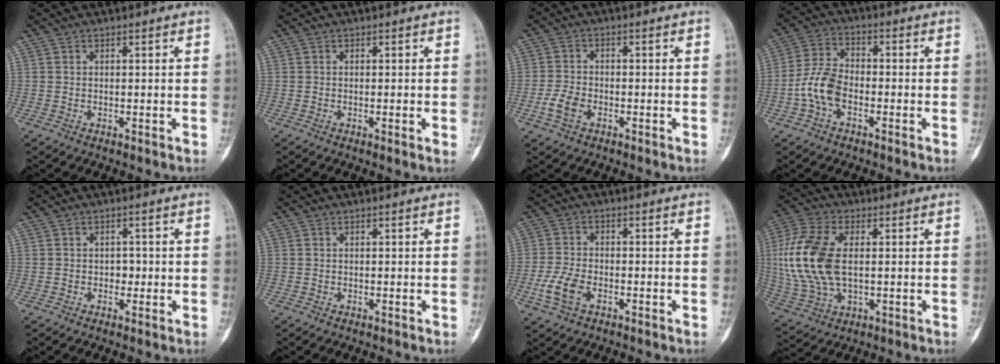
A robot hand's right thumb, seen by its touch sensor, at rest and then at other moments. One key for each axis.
{"total": 1.4, "fx": -0.3, "fy": 0.2, "fz": 1.4, "tx": -0.019, "ty": -0.003, "tz": -0.003}
{"total": 4.3, "fx": -1.9, "fy": 2.8, "fz": 2.7, "tx": -0.057, "ty": 0.011, "tz": -0.038}
{"total": 8.0, "fx": -2.7, "fy": 4.8, "fz": 5.9, "tx": -0.117, "ty": 0.028, "tz": -0.060}
{"total": 1.8, "fx": -0.3, "fy": 1.5, "fz": 1.1, "tx": 0.001, "ty": 0.006, "tz": -0.008}
{"total": 0.0}
{"total": 6.1, "fx": -2.5, "fy": 3.5, "fz": 4.4, "tx": -0.100, "ty": 0.009, "tz": -0.050}
{"total": 16.8, "fx": 1.3, "fy": 9.5, "fz": 13.7, "tx": -0.311, "ty": 0.004, "tz": 0.028}